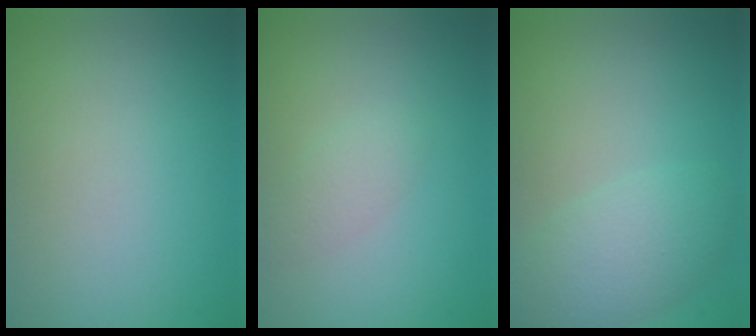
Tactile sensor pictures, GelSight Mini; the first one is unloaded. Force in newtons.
{"total": 1.5, "press": 1.5, "slide": 0.1}
{"total": 3.0, "press": 3.0, "slide": 0.3}